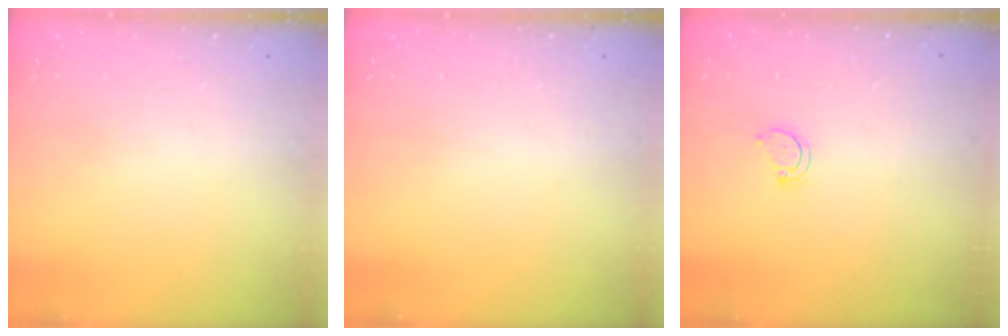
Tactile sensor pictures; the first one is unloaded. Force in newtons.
{"total": 0.0}
{"total": 2.8, "press": 2.8, "slide": 0.2}